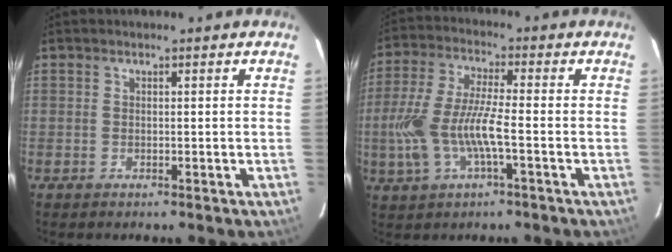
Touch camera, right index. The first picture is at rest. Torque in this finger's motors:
{"motor_torque": [0.44, -0.07, 0.68, 0.21]}